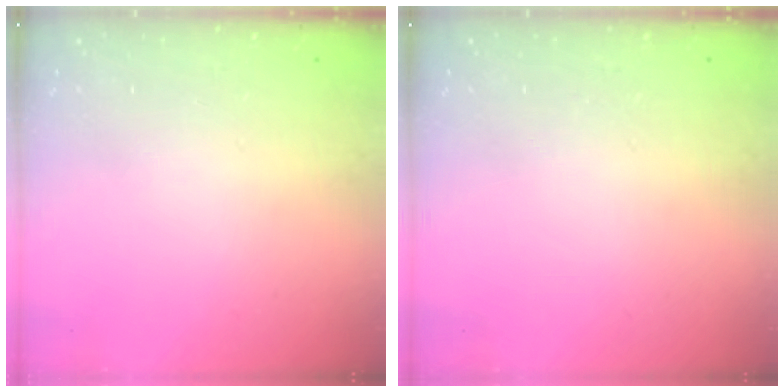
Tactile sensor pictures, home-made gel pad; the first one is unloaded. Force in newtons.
{"total": 0.0}